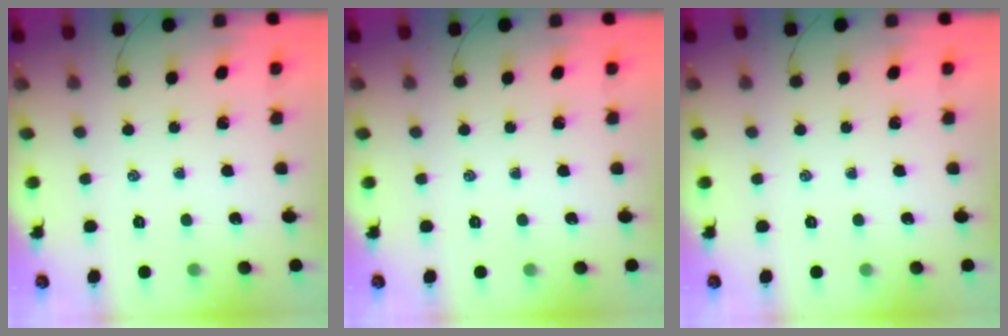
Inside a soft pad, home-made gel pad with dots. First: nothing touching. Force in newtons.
{"total": 0.0}
{"total": 0.0}